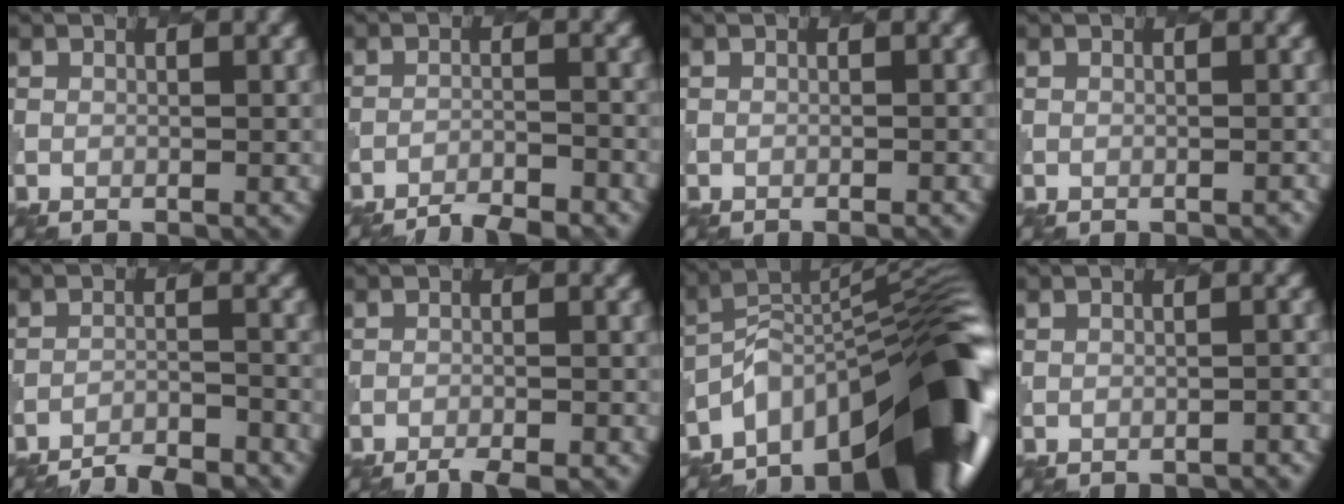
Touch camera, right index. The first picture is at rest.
{"total": 4.9, "force": [-4.6, 0.8, 1.5], "torque": [-0.025, -0.010, -0.068]}
{"total": 0.9, "force": [-0.8, 0.1, 0.3], "torque": [0.005, -0.001, -0.012]}
{"total": 0.7, "force": [-0.6, 0.1, 0.3], "torque": [0.002, -0.001, -0.007]}
{"total": 6.8, "force": [-6.4, 1.3, 1.7], "torque": [-0.026, -0.009, -0.092]}
{"total": 3.7, "force": [-3.2, 0.7, 1.6], "torque": [-0.021, -0.006, -0.048]}
{"total": 17.4, "force": [-9.7, 7.0, 12.7], "torque": [-0.179, 0.008, -0.164]}
{"total": 2.6, "force": [-2.4, 0.5, 0.8], "torque": [-0.001, 0.016, -0.027]}